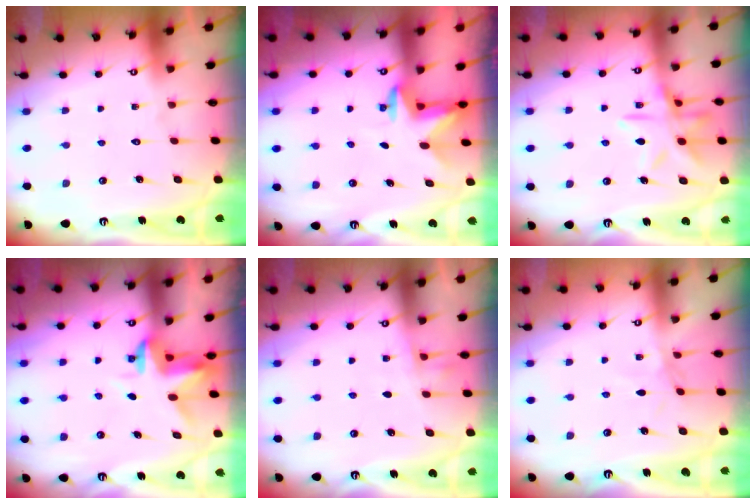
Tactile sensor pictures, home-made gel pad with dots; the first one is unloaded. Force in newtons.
{"total": 2.8, "press": 2.8, "slide": 0.2}
{"total": 13.1, "press": 13.1, "slide": 0.9}
{"total": 3.2, "press": 3.2, "slide": 0.3}
{"total": 3.9, "press": 3.6, "slide": 1.4}
{"total": 1.7, "press": 1.7, "slide": 0.5}